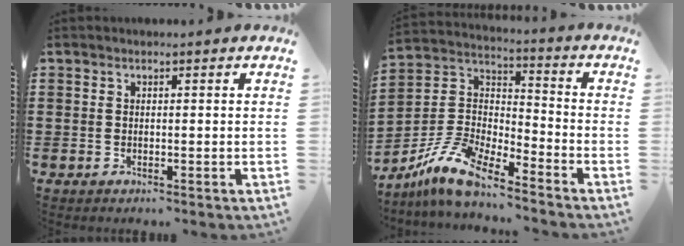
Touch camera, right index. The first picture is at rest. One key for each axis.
{"total": 9.8, "fx": -8.3, "fy": 2.0, "fz": 4.9, "tx": -0.128, "ty": 0.004, "tz": -0.171}